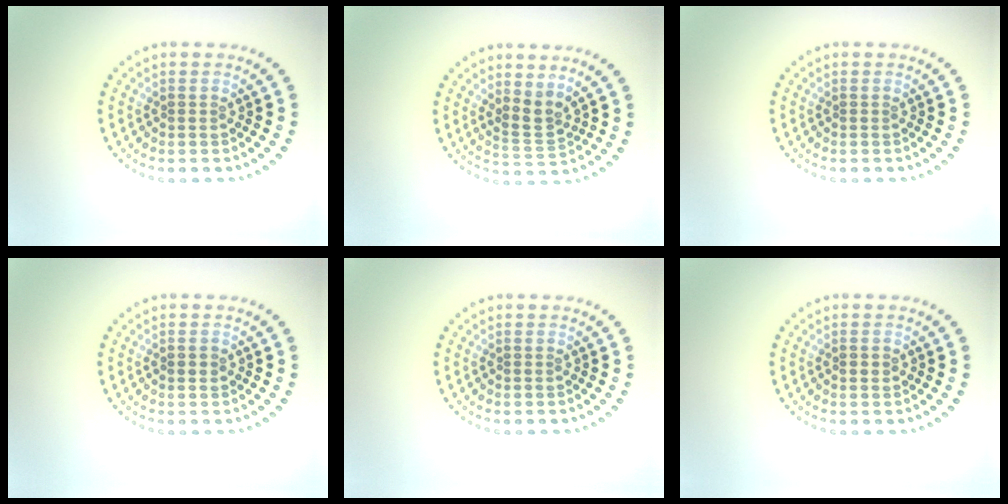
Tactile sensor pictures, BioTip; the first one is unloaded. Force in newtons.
{"total": 2.3, "press": 1.5, "slide": 1.7}
{"total": 0.0}
{"total": 1.0, "press": 1.0, "slide": 0.1}
{"total": 0.0}
{"total": 1.1, "press": 1.1, "slide": 0.0}